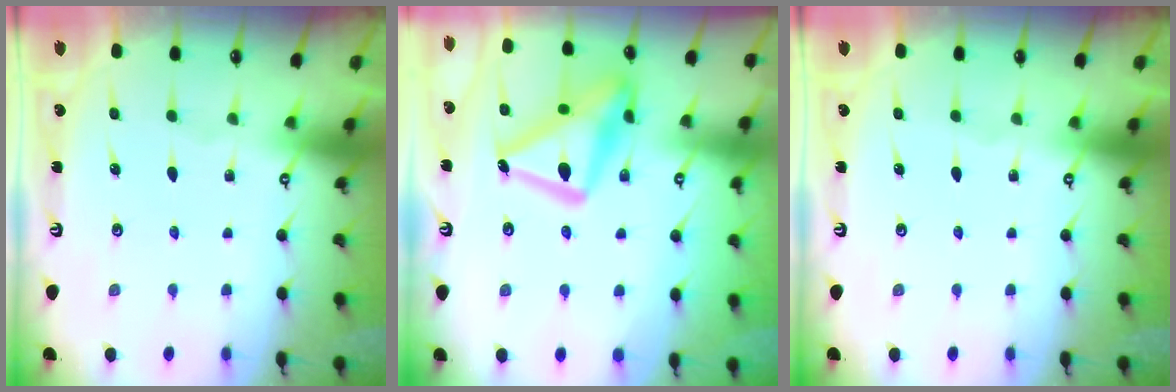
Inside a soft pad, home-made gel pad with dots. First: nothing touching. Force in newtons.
{"total": 20.4, "press": 20.4, "slide": 1.5}
{"total": 0.0}